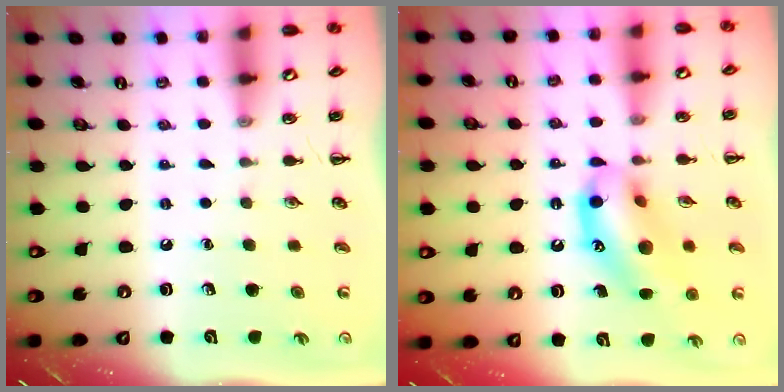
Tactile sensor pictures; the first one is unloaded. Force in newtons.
{"total": 15.4, "press": 15.1, "slide": 2.6}